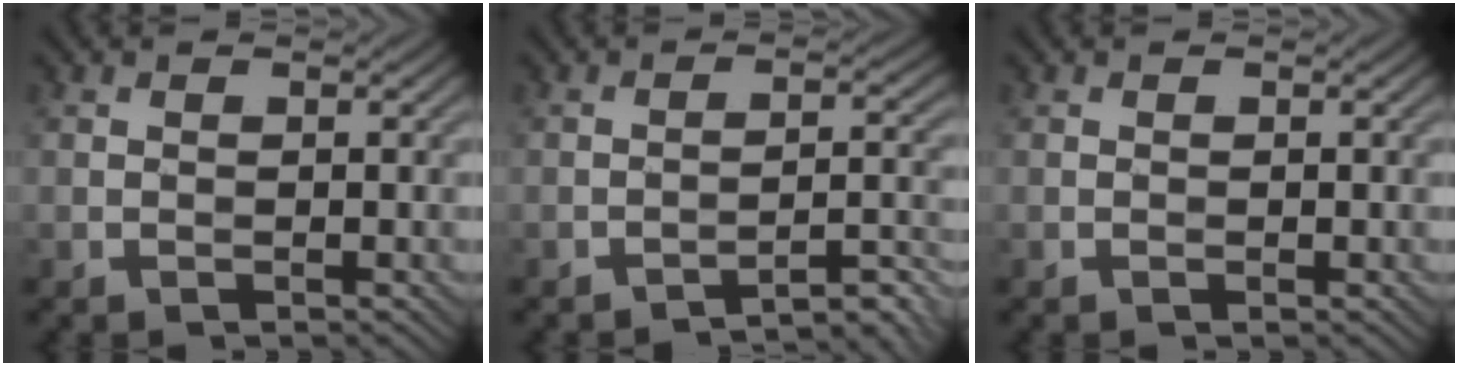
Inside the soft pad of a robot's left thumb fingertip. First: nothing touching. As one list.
[{"total": 4.3, "force": [-3.6, 0.4, 2.3], "torque": [-0.028, 0.019, -0.053]}, {"total": 0.0}]